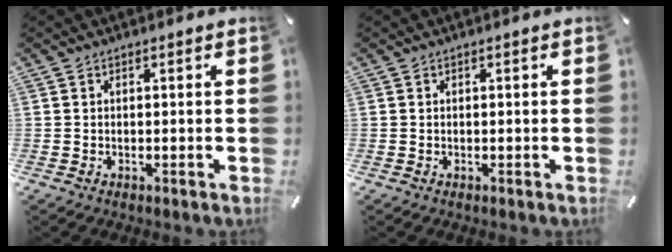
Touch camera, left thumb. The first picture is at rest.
{"total": 0.0}